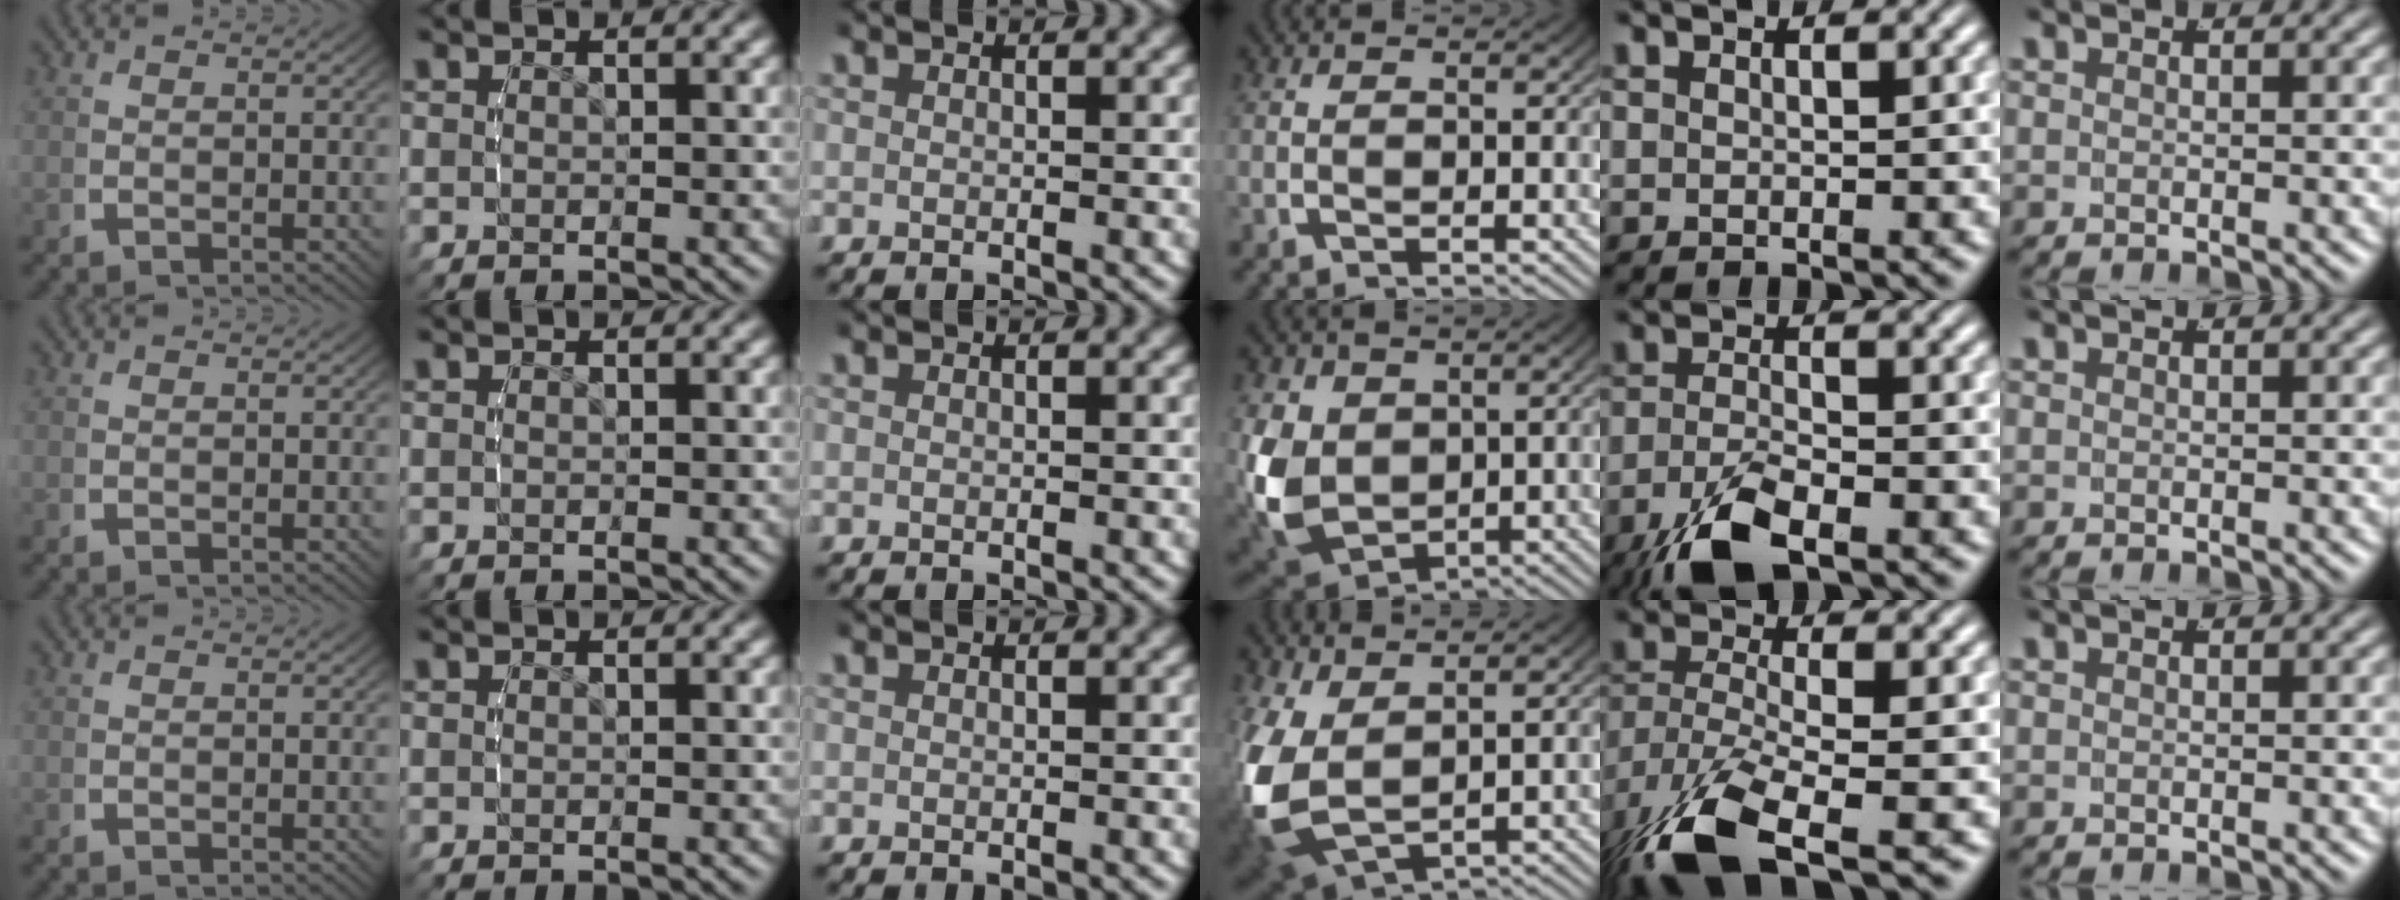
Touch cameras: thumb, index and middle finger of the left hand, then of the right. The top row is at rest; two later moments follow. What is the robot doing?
{"motion": "lift_and_place", "object": "pen"}